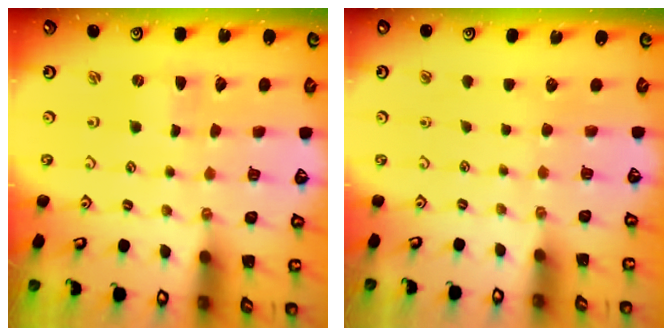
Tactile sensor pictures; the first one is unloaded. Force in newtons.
{"total": 0.0}